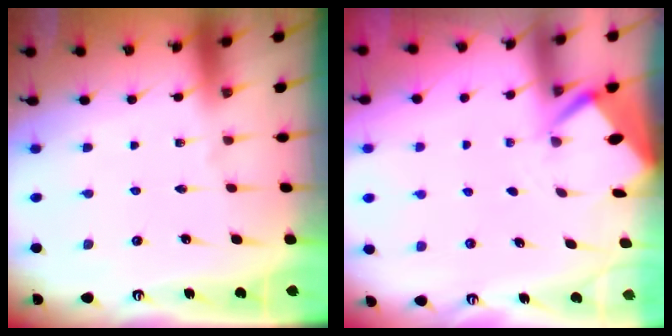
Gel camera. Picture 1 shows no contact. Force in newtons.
{"total": 2.7, "press": 2.7, "slide": 0.3}